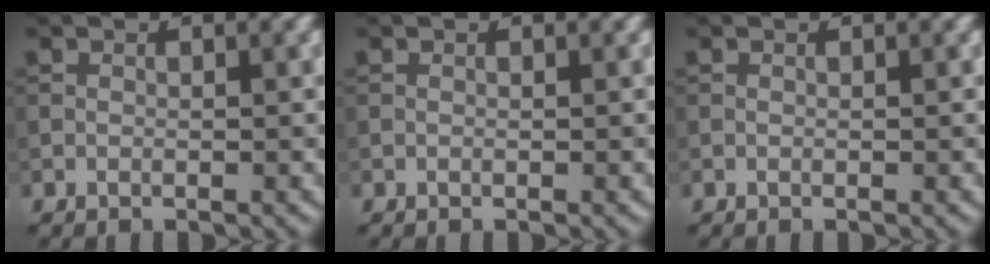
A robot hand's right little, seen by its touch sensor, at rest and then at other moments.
{"total": 0.0}
{"total": 0.0}